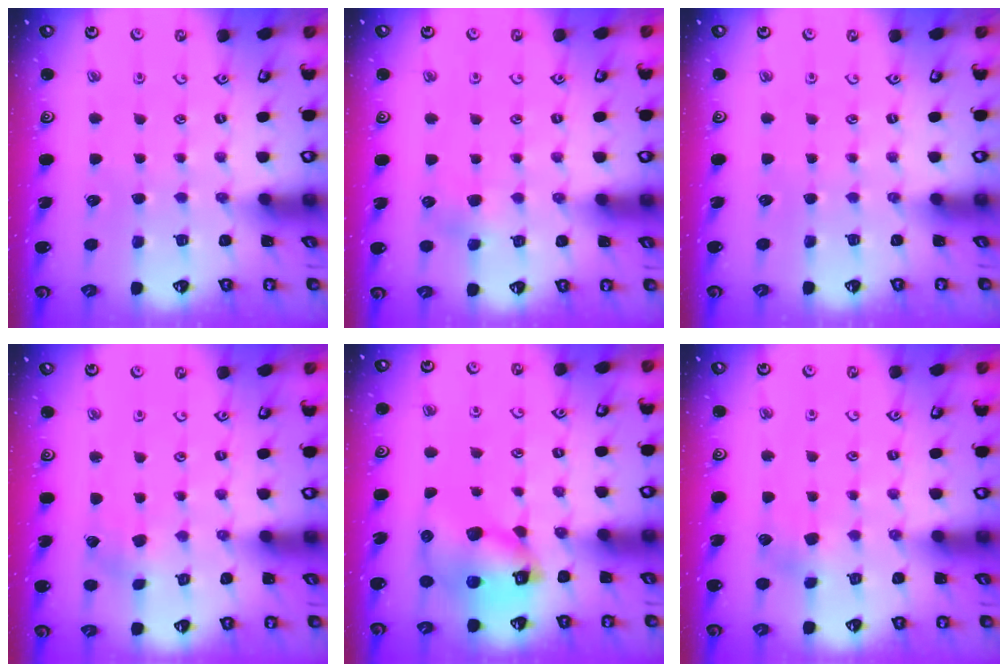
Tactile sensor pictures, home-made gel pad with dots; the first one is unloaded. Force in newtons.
{"total": 3.9, "press": 3.9, "slide": 0.4}
{"total": 0.0}
{"total": 0.0}
{"total": 12.5, "press": 12.4, "slide": 1.7}
{"total": 3.9, "press": 3.8, "slide": 0.4}